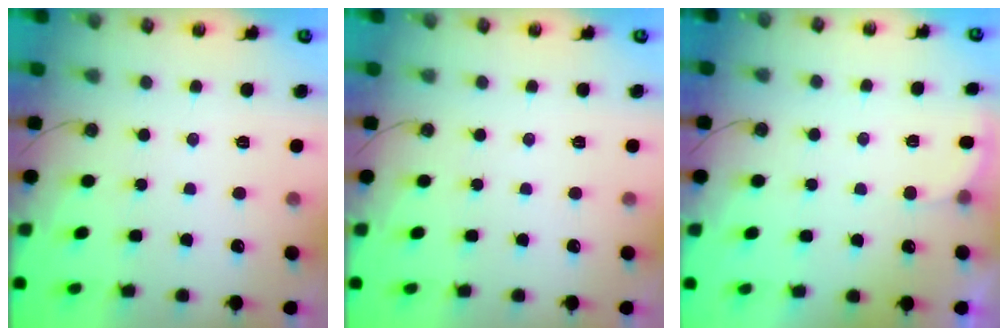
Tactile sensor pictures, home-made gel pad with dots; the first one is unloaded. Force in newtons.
{"total": 0.0}
{"total": 3.0, "press": 2.8, "slide": 1.0}